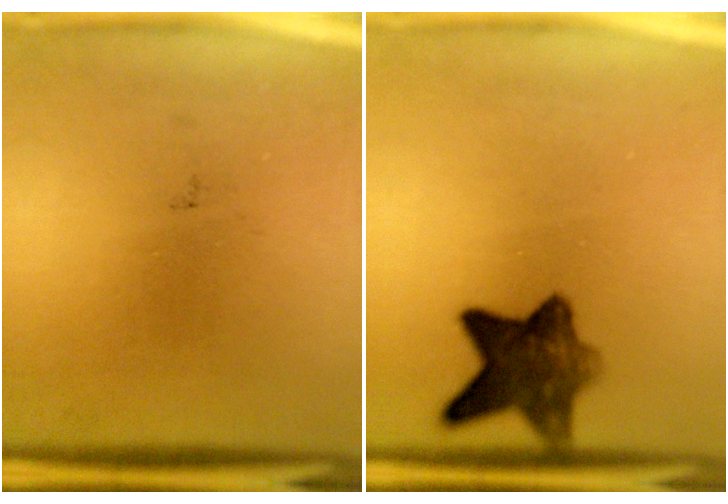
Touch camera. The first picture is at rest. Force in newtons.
{"total": 8.5}